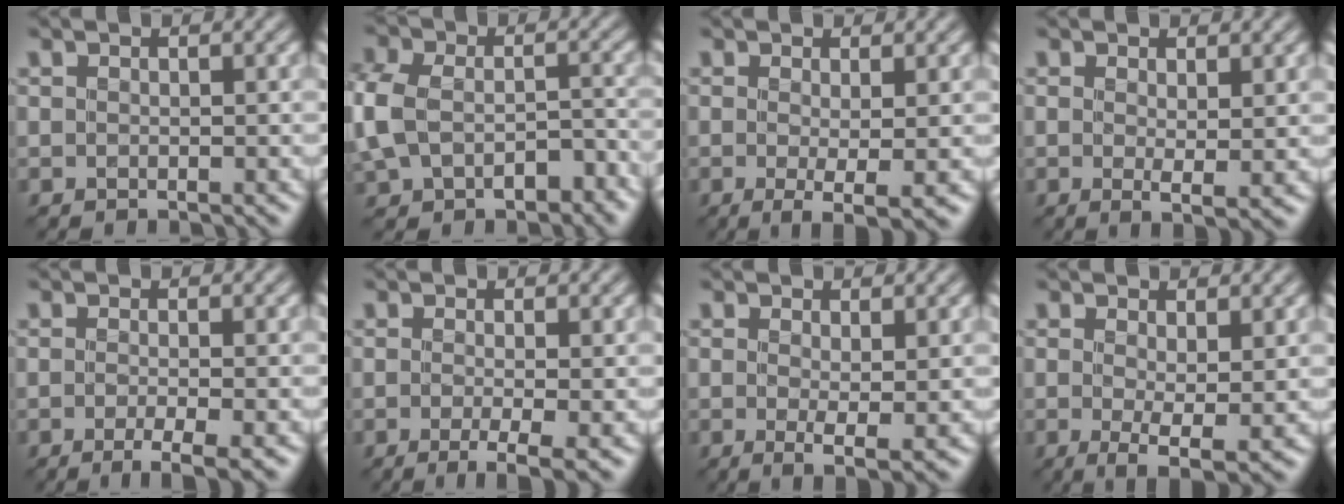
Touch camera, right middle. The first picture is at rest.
{"total": 7.5, "force": [-1.6, 5.2, 5.2], "torque": [-0.107, 0.001, -0.033]}
{"total": 3.1, "force": [-0.3, 0.6, 3.0], "torque": [-0.057, -0.010, -0.004]}
{"total": 2.2, "force": [0.5, 0.5, 2.1], "torque": [-0.037, -0.005, 0.009]}
{"total": 3.0, "force": [-1.2, 0.6, 2.7], "torque": [-0.049, -0.004, -0.023]}
{"total": 3.4, "force": [-1.0, 0.8, 3.2], "torque": [-0.060, -0.008, -0.017]}
{"total": 2.8, "force": [0.2, 0.6, 2.7], "torque": [-0.050, -0.007, 0.003]}
{"total": 4.1, "force": [0.0, 1.3, 3.9], "torque": [-0.072, -0.010, 0.000]}